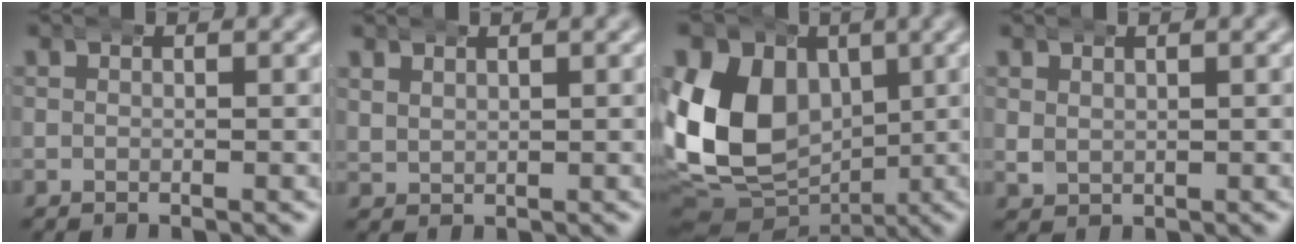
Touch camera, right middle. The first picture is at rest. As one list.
[{"total": 1.6, "force": [1.4, 0.7, 0.4], "torque": [-0.014, -0.004, 0.036]}, {"total": 13.8, "force": [0.8, 11.2, 8.1], "torque": [-0.171, -0.034, 0.027]}, {"total": 1.0, "force": [0.7, 0.6, 0.3], "torque": [-0.019, -0.007, 0.025]}]